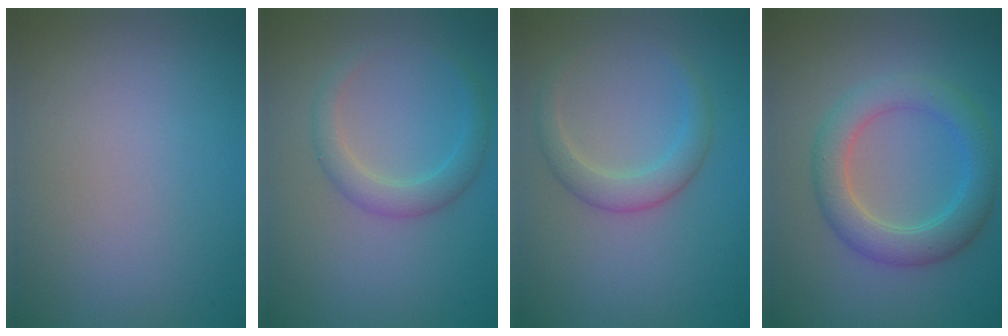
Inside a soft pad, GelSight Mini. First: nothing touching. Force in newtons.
{"total": 2.5, "press": 2.5, "slide": 0.1}
{"total": 2.6, "press": 2.6, "slide": 0.1}
{"total": 4.6, "press": 4.6, "slide": 0.1}